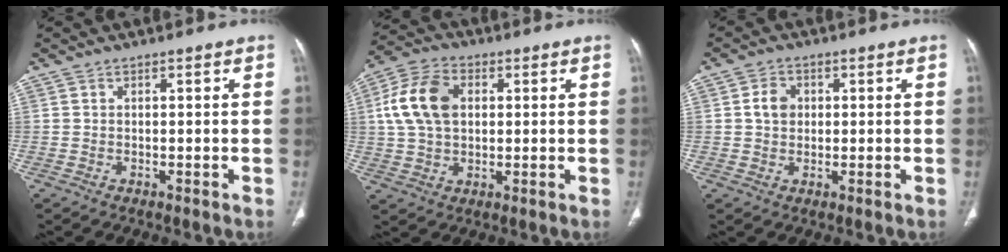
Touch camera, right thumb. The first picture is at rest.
{"total": 12.1, "force": [2.2, 8.1, 8.7], "torque": [-0.162, 0.015, 0.037]}
{"total": 4.0, "force": [0.6, 3.3, 2.2], "torque": [-0.029, 0.005, 0.009]}